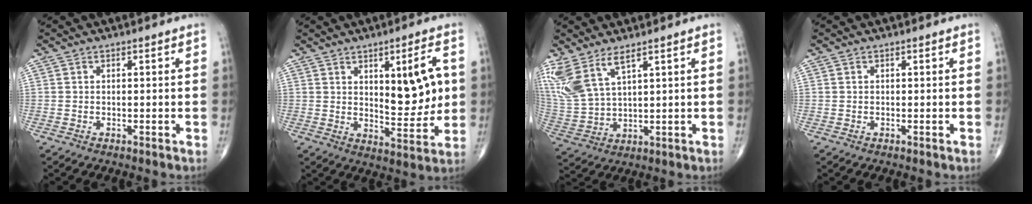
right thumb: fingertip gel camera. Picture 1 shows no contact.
{"total": 11.6, "force": [2.5, 4.2, 10.5], "torque": [-0.127, -0.023, 0.044]}
{"total": 10.9, "force": [6.7, 4.0, 7.7], "torque": [-0.183, -0.025, 0.153]}
{"total": 0.0}